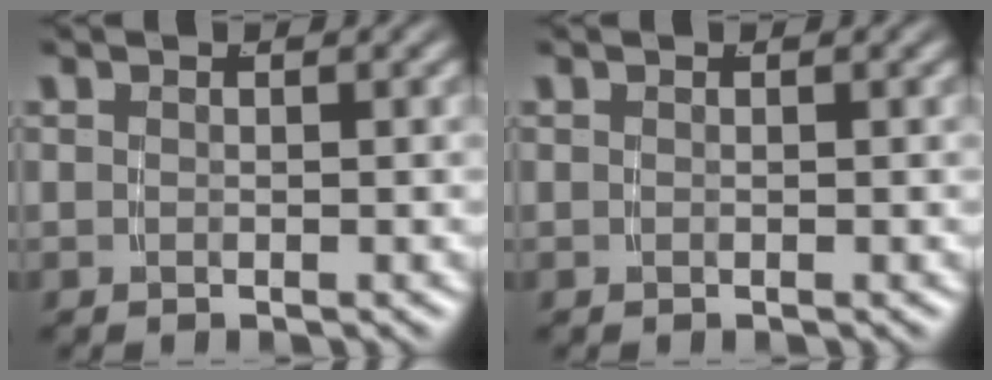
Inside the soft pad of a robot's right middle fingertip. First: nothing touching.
{"total": 0.0}